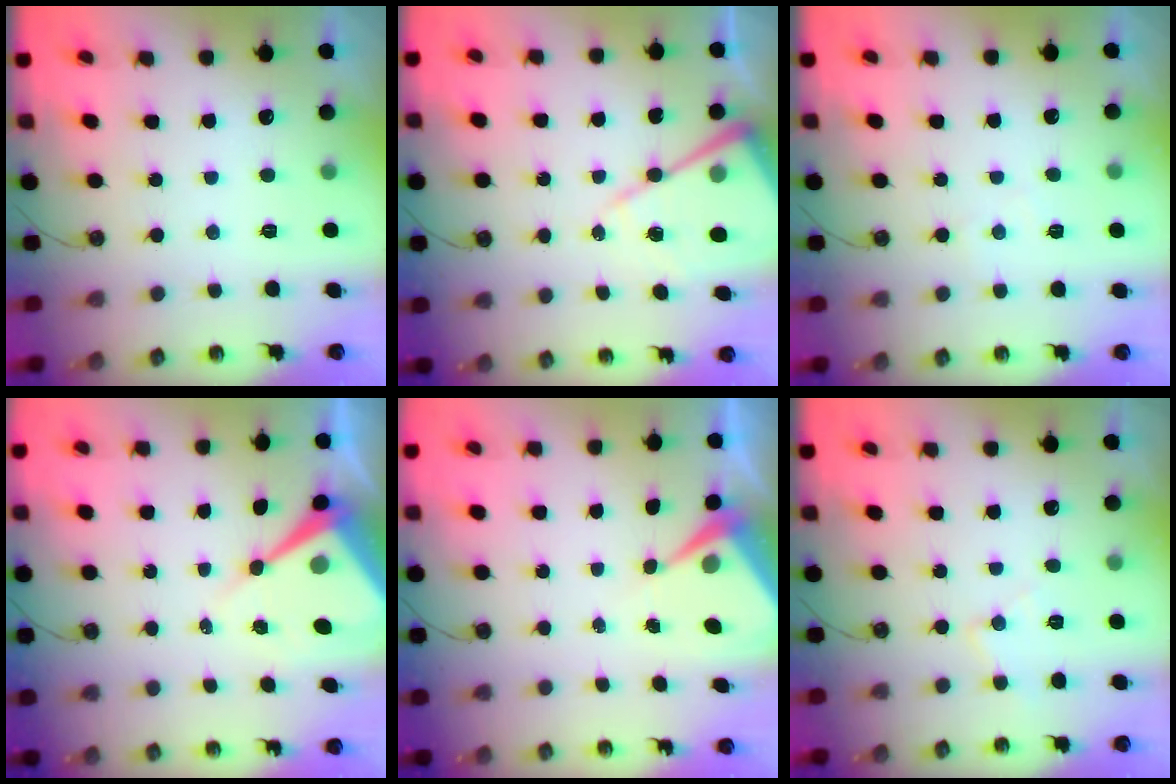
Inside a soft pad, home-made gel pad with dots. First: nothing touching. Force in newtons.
{"total": 14.5, "press": 14.4, "slide": 1.1}
{"total": 3.6, "press": 3.5, "slide": 0.6}
{"total": 10.0, "press": 9.9, "slide": 1.0}
{"total": 5.4, "press": 5.4, "slide": 0.6}
{"total": 6.8, "press": 6.8, "slide": 0.4}